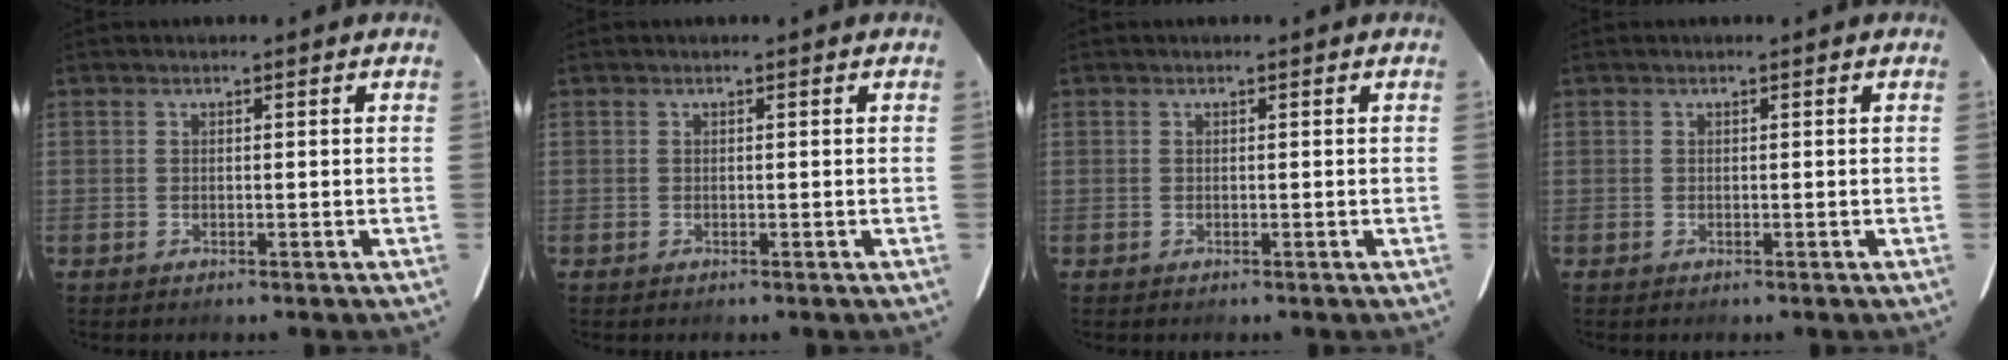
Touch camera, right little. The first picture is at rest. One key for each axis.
{"total": 0.0}
{"total": 0.0}
{"total": 0.0}